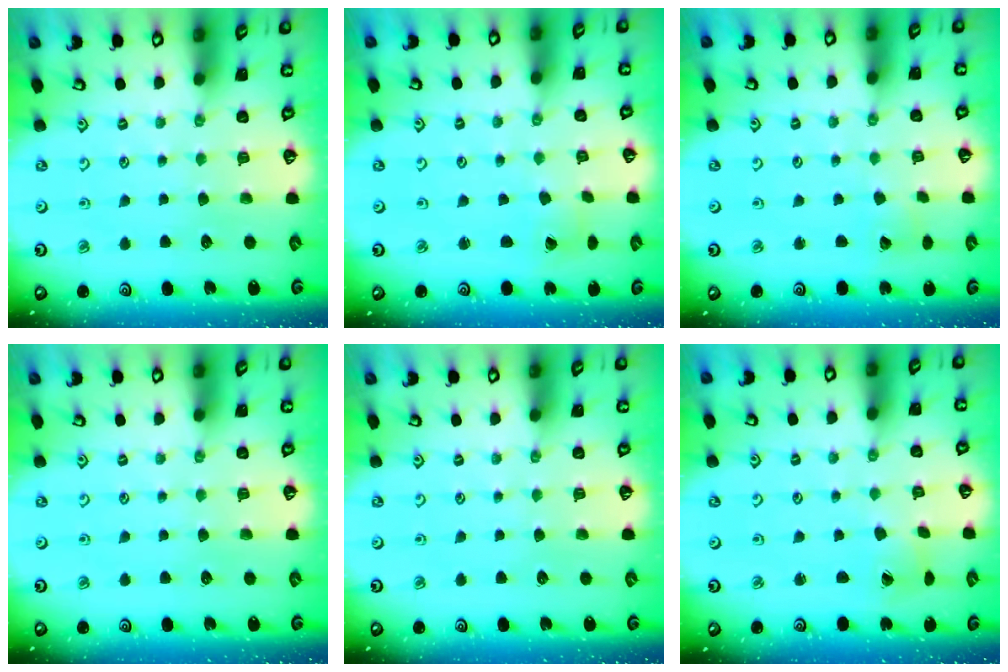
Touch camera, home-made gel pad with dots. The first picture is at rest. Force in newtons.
{"total": 2.8, "press": 2.8, "slide": 0.1}
{"total": 2.9, "press": 2.9, "slide": 0.2}
{"total": 0.0}
{"total": 0.0}
{"total": 1.7, "press": 1.7, "slide": 0.2}